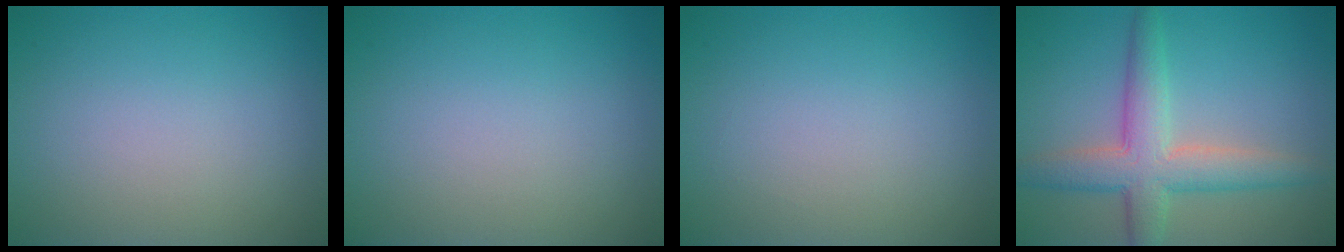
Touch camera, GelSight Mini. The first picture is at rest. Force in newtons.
{"total": 0.0}
{"total": 0.0}
{"total": 5.5, "press": 5.5, "slide": 0.1}